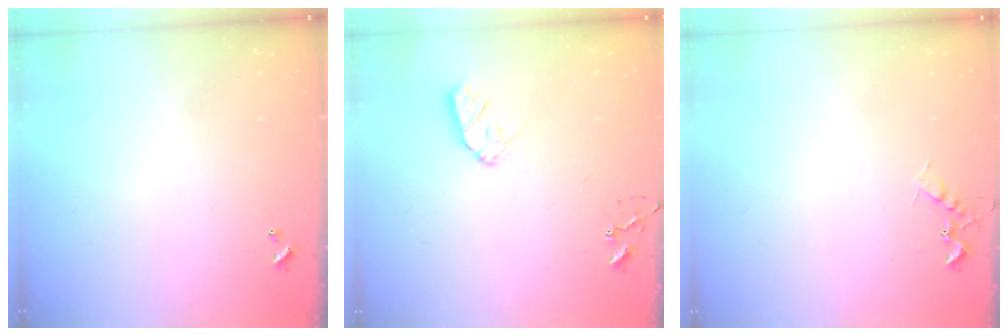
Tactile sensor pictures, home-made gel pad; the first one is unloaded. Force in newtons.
{"total": 7.6, "press": 7.6, "slide": 0.5}
{"total": 6.6, "press": 6.5, "slide": 0.7}